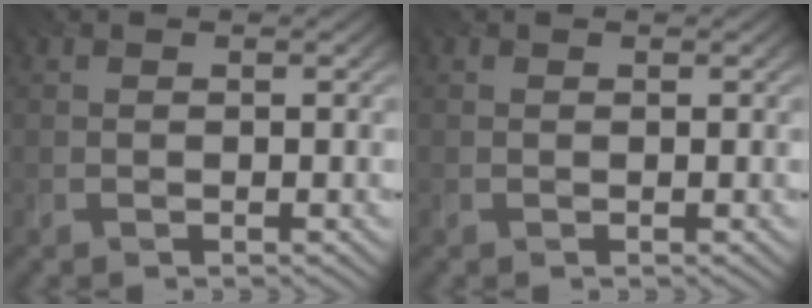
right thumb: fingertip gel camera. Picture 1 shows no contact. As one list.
[{"total": 0.0}]